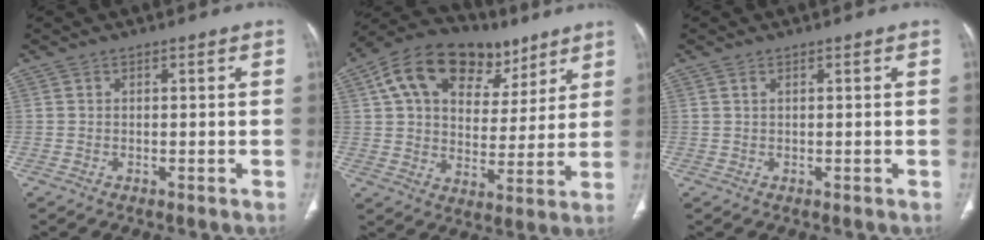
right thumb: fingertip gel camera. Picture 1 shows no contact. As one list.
[{"total": 20.7, "force": [10.4, 13.3, 12.0], "torque": [-0.159, 0.002, 0.169]}, {"total": 0.8, "force": [0.4, 0.3, 0.6], "torque": [-0.015, 0.006, 0.010]}]